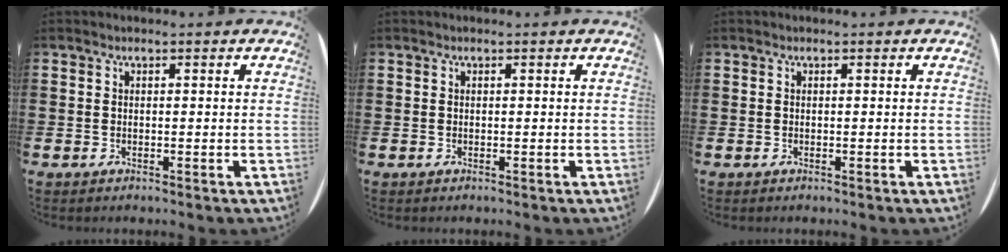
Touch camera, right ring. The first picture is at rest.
{"total": 0.0}
{"total": 0.0}